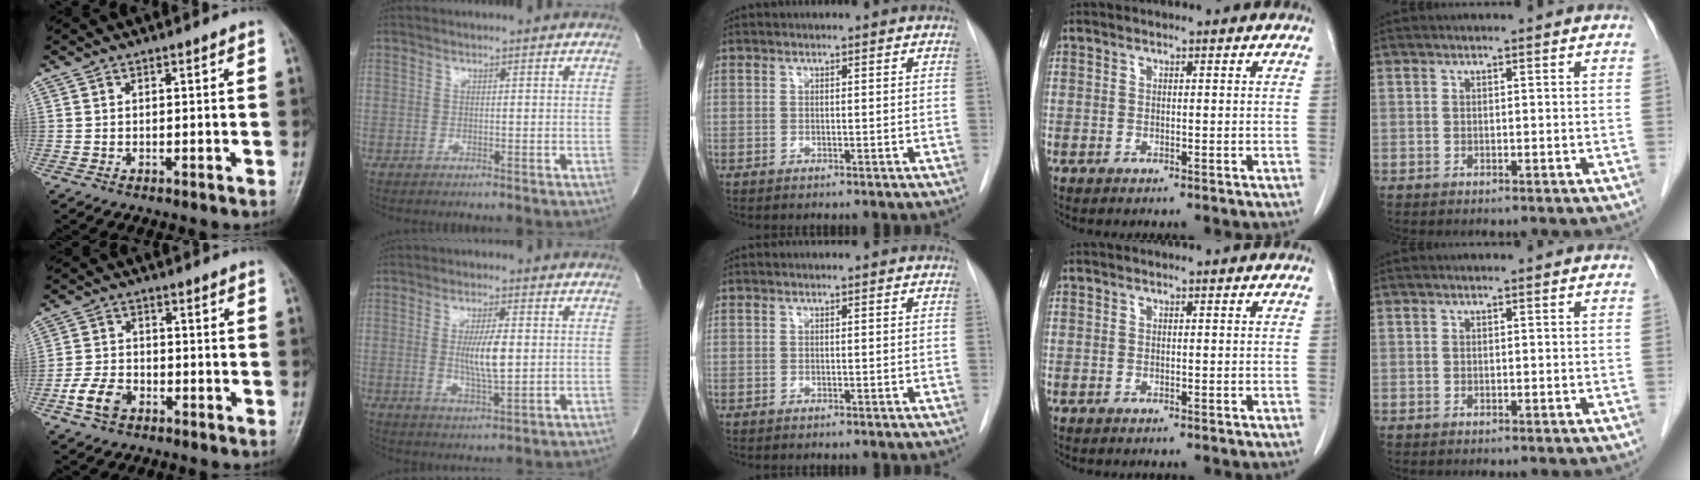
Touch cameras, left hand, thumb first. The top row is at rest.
{"thumb": {"total": 6.1, "force": [-3.0, 4.1, 3.4], "torque": [-0.063, 0.016, -0.059]}, "index": {"total": 6.1, "force": [-0.1, 1.0, 6.0], "torque": [-0.111, -0.011, -0.001]}}